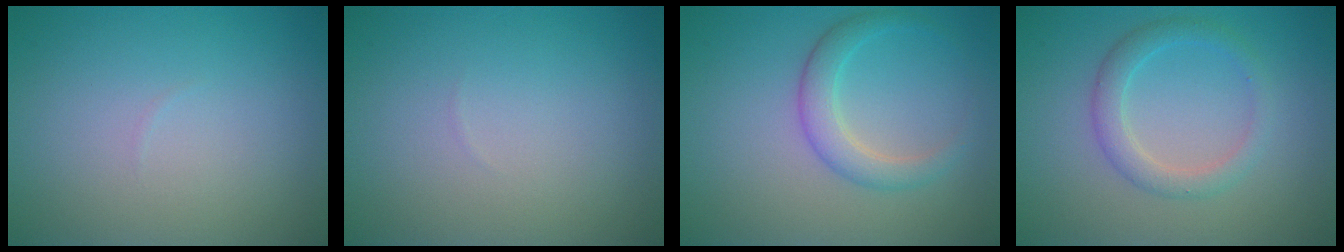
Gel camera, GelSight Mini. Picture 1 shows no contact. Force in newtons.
{"total": 0.0}
{"total": 2.8, "press": 2.8, "slide": 0.0}
{"total": 2.6, "press": 2.6, "slide": 0.0}